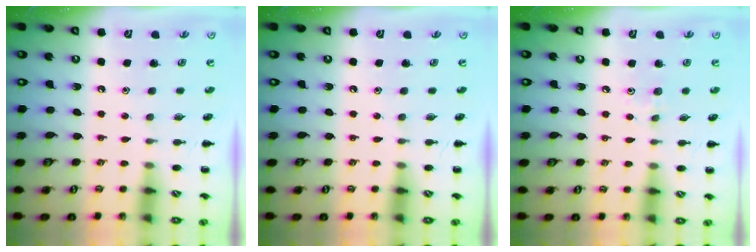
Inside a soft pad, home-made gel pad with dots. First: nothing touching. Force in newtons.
{"total": 0.0}
{"total": 5.4, "press": 5.1, "slide": 1.9}